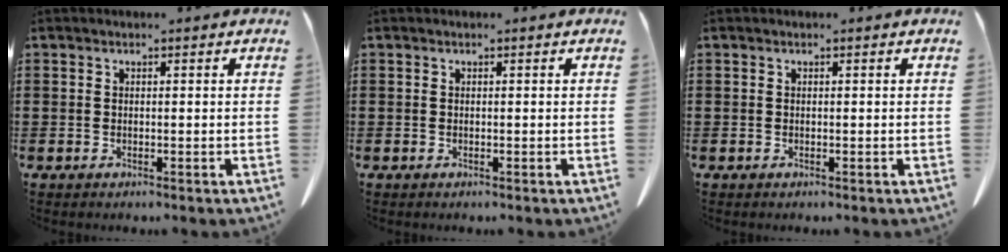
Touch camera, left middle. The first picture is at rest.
{"total": 0.0}
{"total": 0.0}